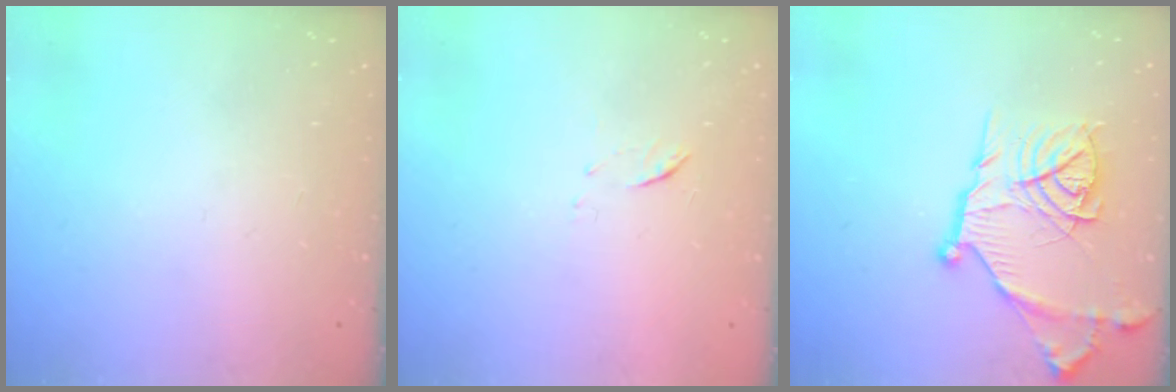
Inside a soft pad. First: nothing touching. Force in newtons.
{"total": 5.2, "press": 5.1, "slide": 0.7}
{"total": 17.5, "press": 17.4, "slide": 1.6}